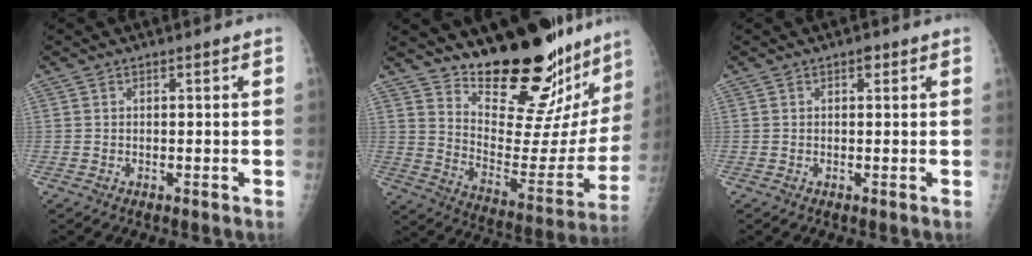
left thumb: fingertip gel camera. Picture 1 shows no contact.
{"total": 26.5, "force": [22.5, 7.1, 12.1], "torque": [-0.146, -0.174, 0.319]}
{"total": 1.0, "force": [0.5, 0.6, 0.6], "torque": [-0.002, 0.000, 0.004]}